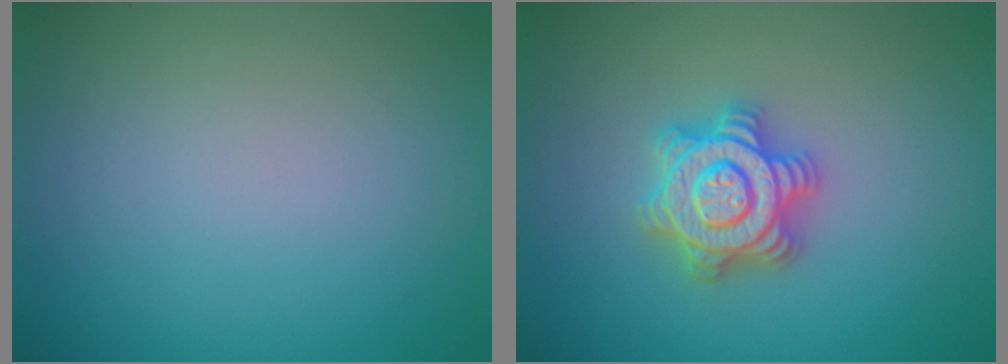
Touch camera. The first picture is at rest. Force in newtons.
{"total": 4.9, "press": 4.8, "slide": 0.7}